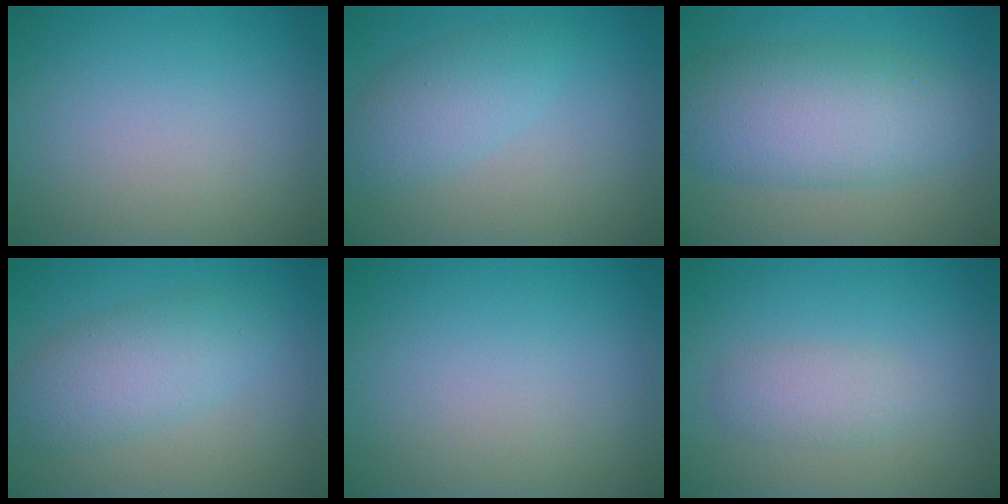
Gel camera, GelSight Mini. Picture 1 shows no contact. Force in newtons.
{"total": 3.4, "press": 3.4, "slide": 0.0}
{"total": 7.6, "press": 7.6, "slide": 0.1}
{"total": 4.4, "press": 4.4, "slide": 0.1}
{"total": 0.0}
{"total": 2.1, "press": 2.1, "slide": 0.0}